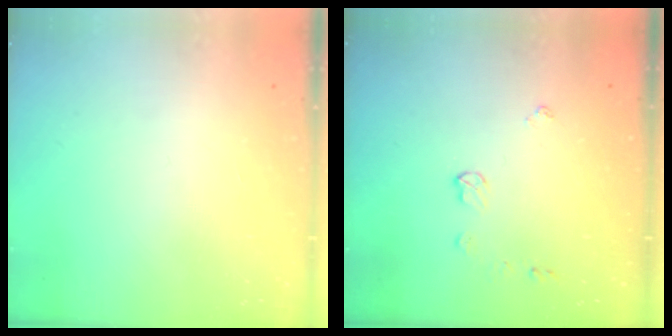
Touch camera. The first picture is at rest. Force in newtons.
{"total": 5.9, "press": 5.9, "slide": 0.4}